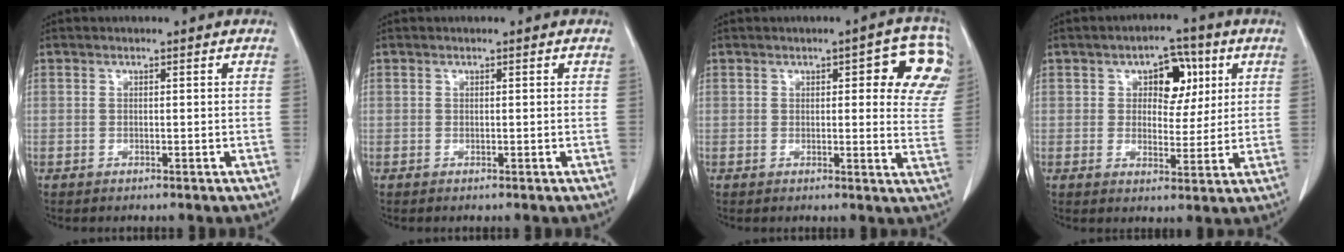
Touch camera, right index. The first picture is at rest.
{"total": 0.0}
{"total": 9.3, "force": [3.8, 2.7, 8.1], "torque": [-0.068, 0.003, 0.032]}
{"total": 6.8, "force": [2.3, 3.9, 5.0], "torque": [-0.064, 0.017, 0.035]}